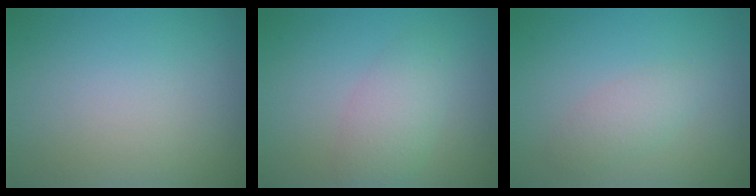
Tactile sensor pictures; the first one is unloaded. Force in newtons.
{"total": 2.9, "press": 2.9, "slide": 0.1}
{"total": 3.0, "press": 3.0, "slide": 0.2}